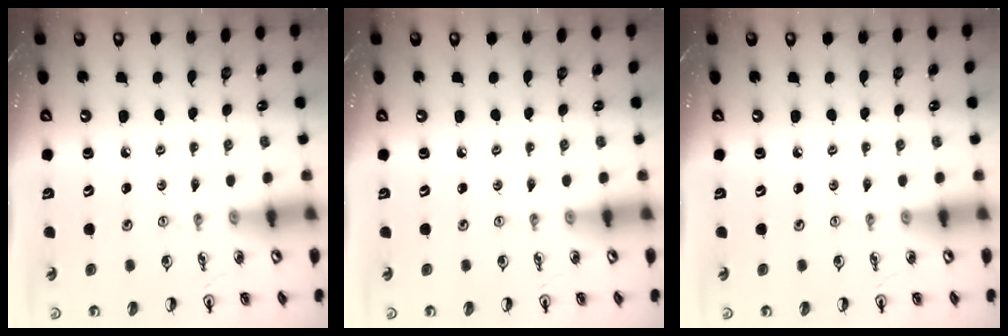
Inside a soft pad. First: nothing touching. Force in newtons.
{"total": 0.0}
{"total": 0.0}